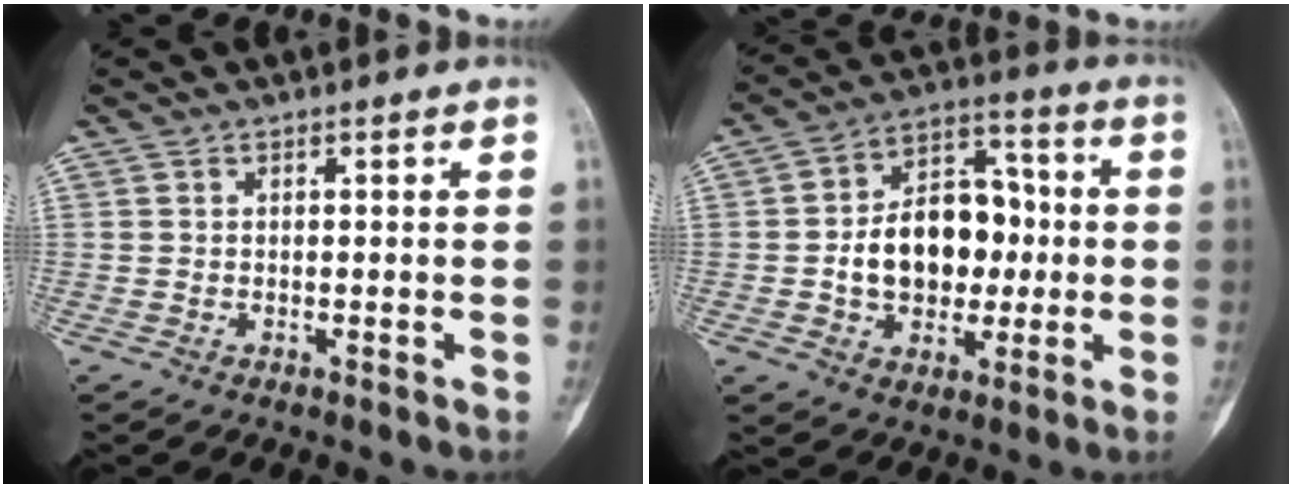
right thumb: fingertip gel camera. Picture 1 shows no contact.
{"total": 15.6, "force": [-0.9, 11.1, 11.0], "torque": [-0.134, 0.036, -0.010]}